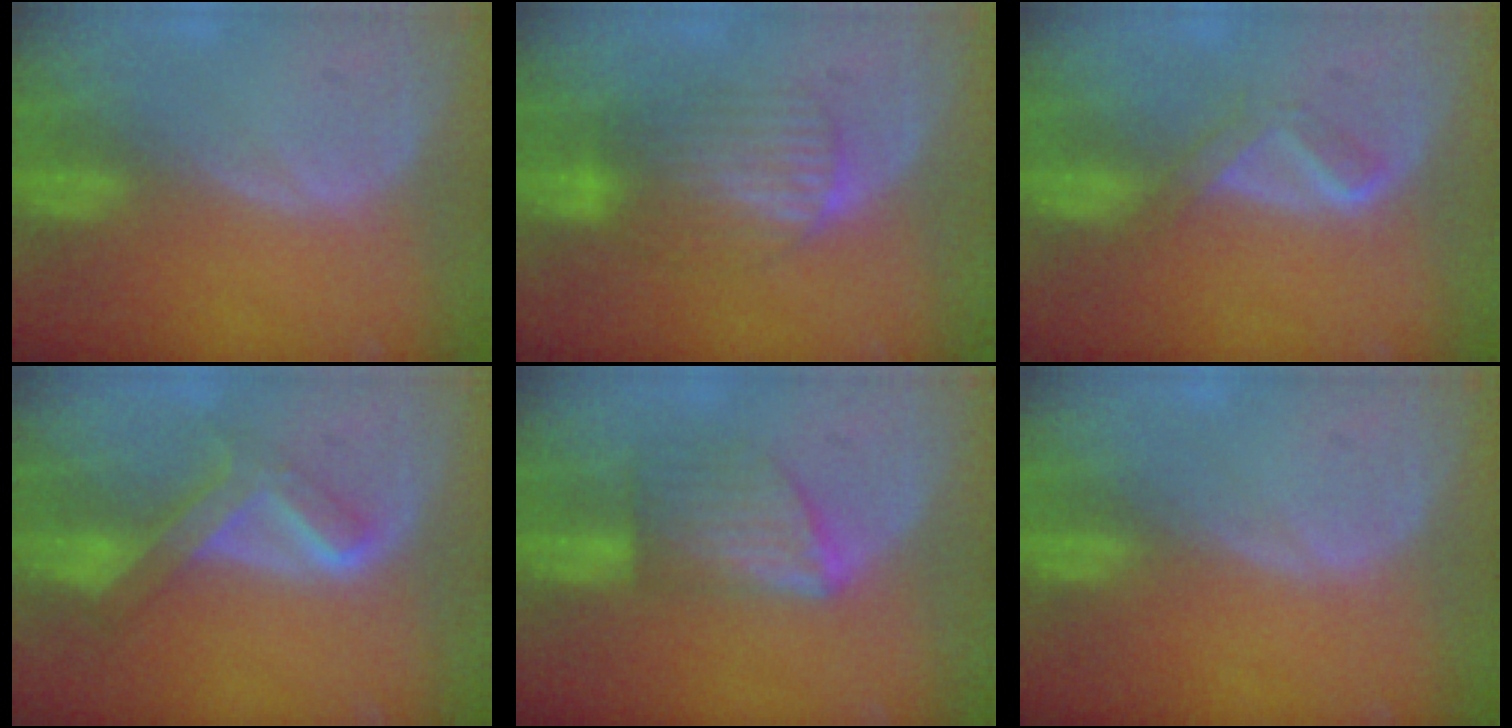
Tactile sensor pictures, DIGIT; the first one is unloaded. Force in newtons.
{"total": 6.4, "press": 6.3, "slide": 1.3}
{"total": 3.2, "press": 3.1, "slide": 0.7}
{"total": 6.7, "press": 5.6, "slide": 3.6}
{"total": 5.8, "press": 5.6, "slide": 1.5}
{"total": 0.0}